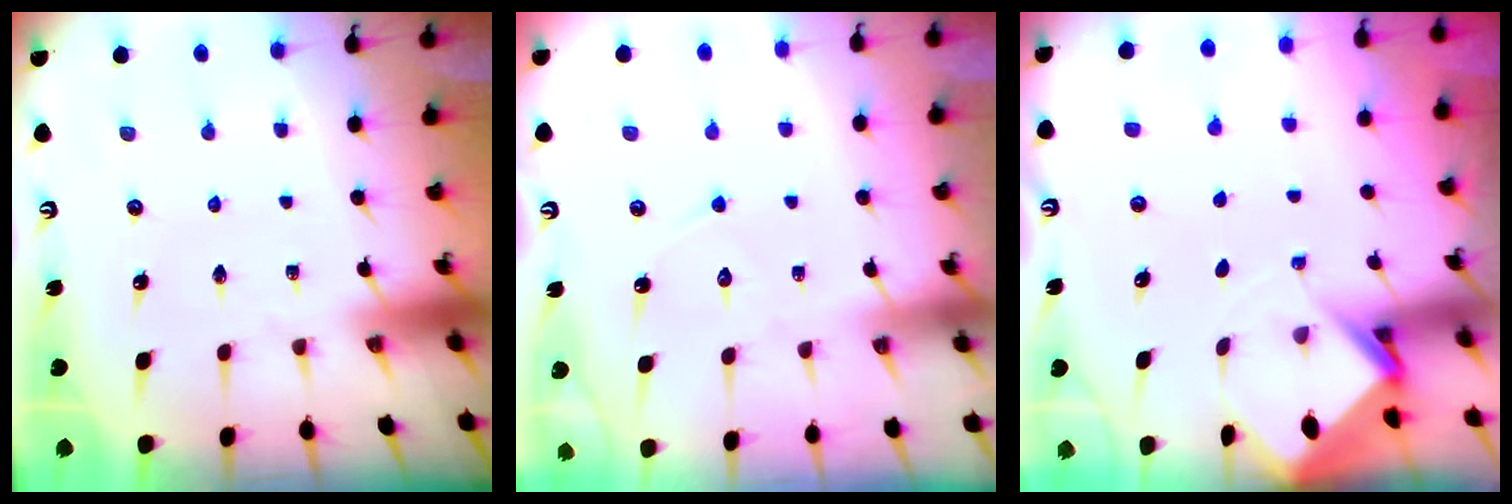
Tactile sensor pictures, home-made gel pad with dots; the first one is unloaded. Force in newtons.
{"total": 5.3, "press": 5.3, "slide": 0.5}
{"total": 3.0, "press": 3.0, "slide": 0.2}